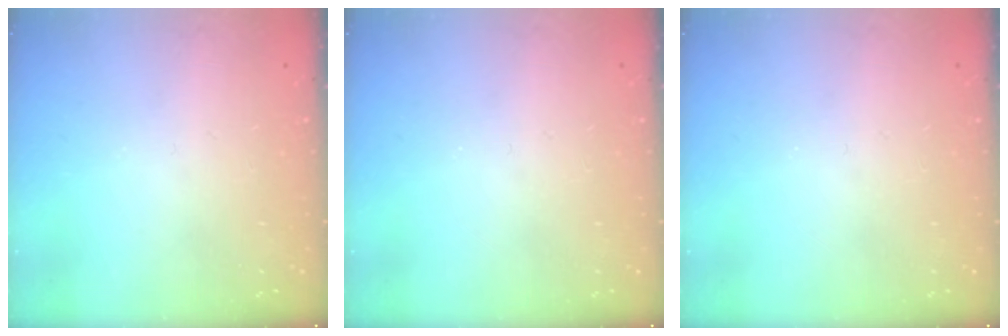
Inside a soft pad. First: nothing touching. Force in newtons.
{"total": 0.0}
{"total": 0.0}